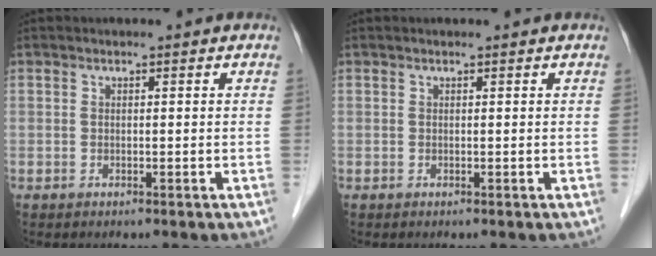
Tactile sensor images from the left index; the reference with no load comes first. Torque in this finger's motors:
{"motor_torque": [0.09, 0.01, -0.03, -0.01]}